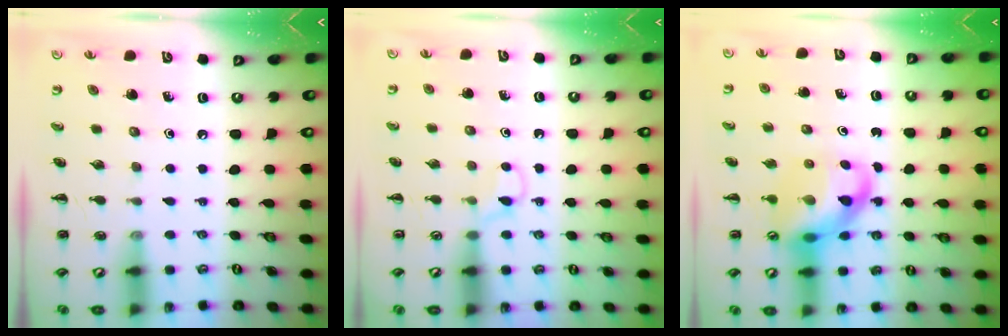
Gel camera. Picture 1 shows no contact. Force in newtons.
{"total": 4.1, "press": 3.9, "slide": 1.4}
{"total": 11.1, "press": 10.7, "slide": 3.1}